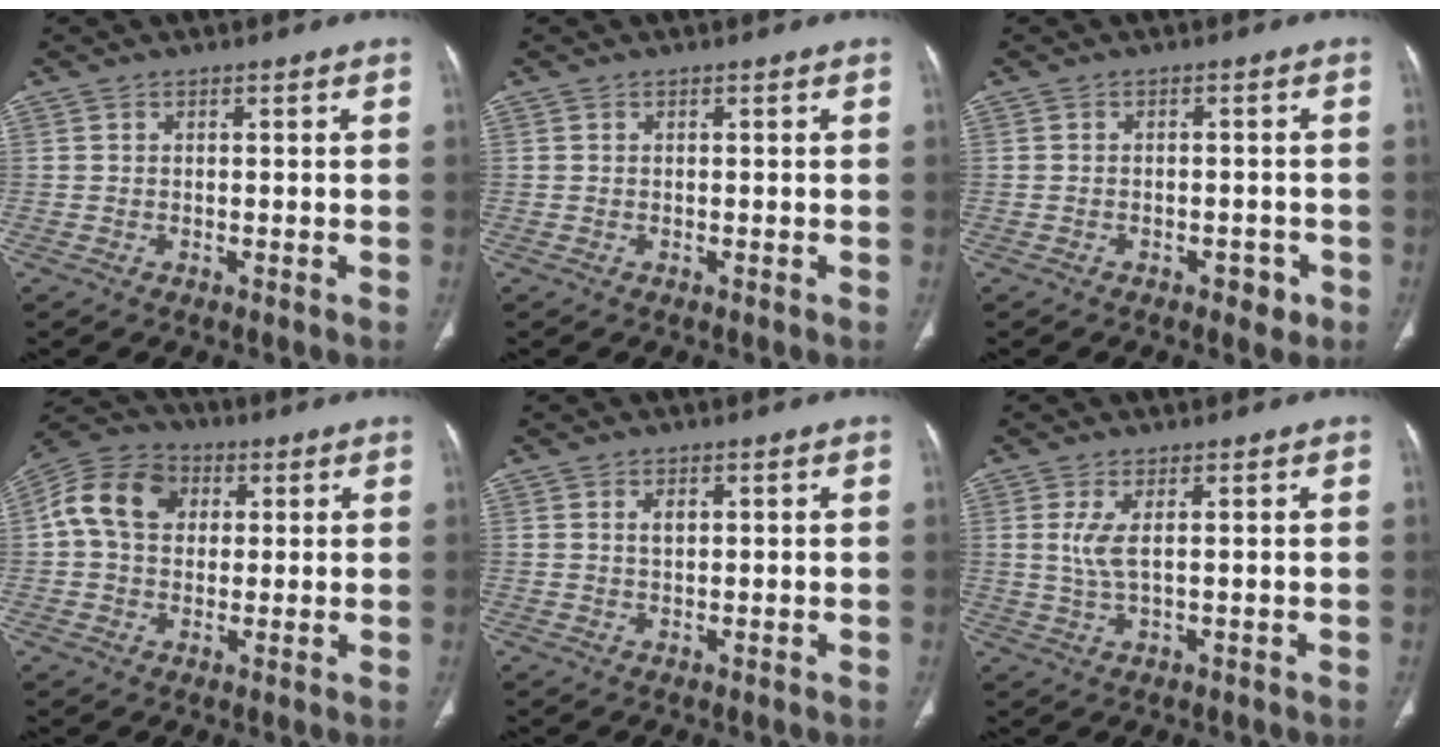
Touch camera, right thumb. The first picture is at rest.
{"total": 0.0}
{"total": 2.9, "force": [-1.6, 1.8, 1.7], "torque": [-0.013, 0.009, -0.018]}
{"total": 11.9, "force": [2.5, 9.1, 7.2], "torque": [-0.119, 0.018, 0.032]}
{"total": 1.8, "force": [0.7, 1.0, 1.3], "torque": [-0.021, -0.003, 0.015]}
{"total": 3.8, "force": [0.9, 0.9, 3.6], "torque": [-0.089, -0.008, 0.026]}